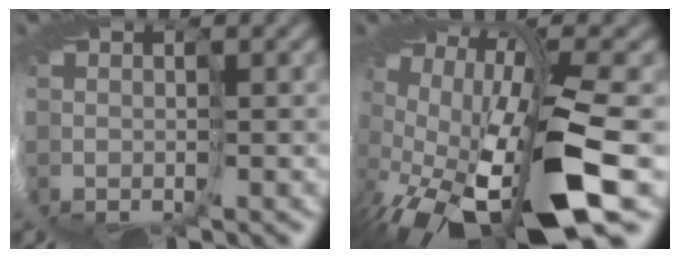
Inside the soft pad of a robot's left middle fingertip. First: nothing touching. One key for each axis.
{"total": 12.7, "fx": -5.7, "fy": 4.0, "fz": 10.6, "tx": -0.227, "ty": -0.046, "tz": -0.094}